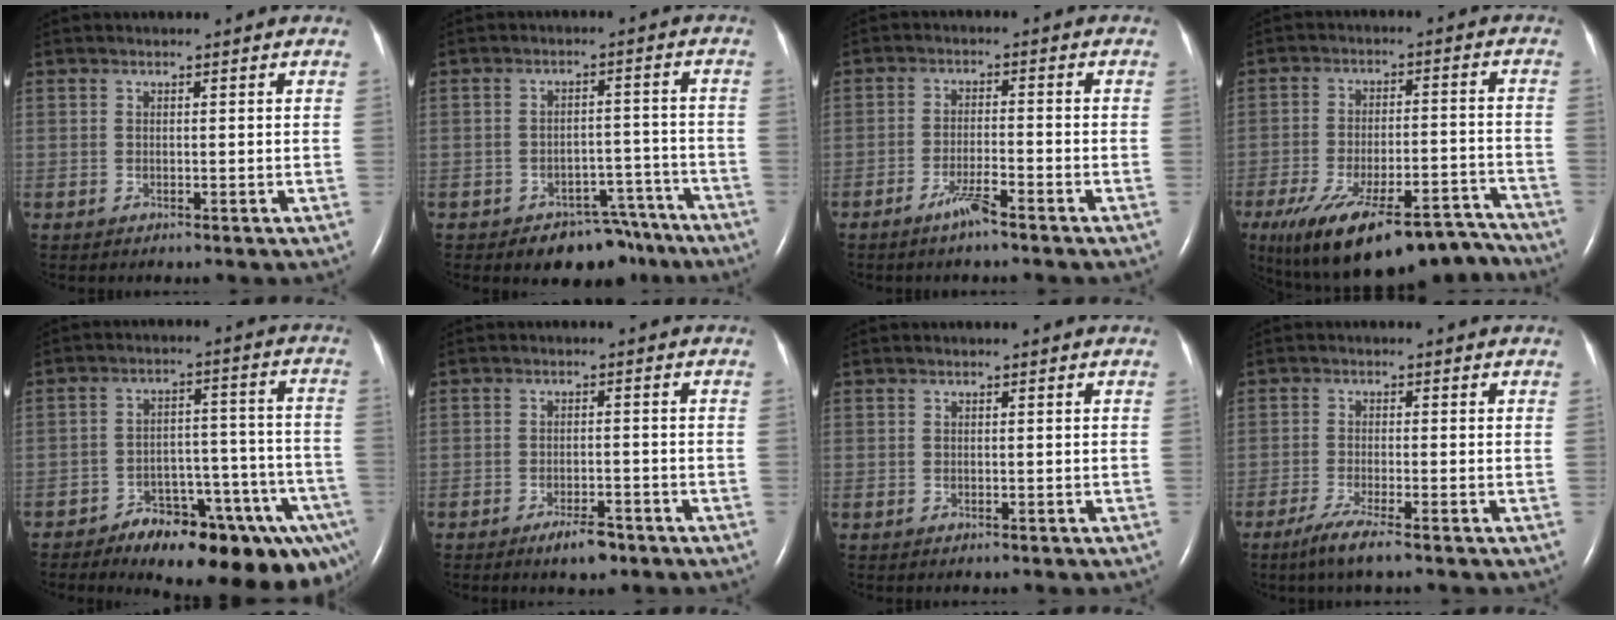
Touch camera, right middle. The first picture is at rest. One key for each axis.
{"total": 8.3, "fx": -6.6, "fy": 4.4, "fz": 2.5, "tx": -0.005, "ty": 0.030, "tz": -0.088}
{"total": 3.9, "fx": -2.9, "fy": 0.1, "fz": 2.6, "tx": -0.054, "ty": -0.005, "tz": -0.055}
{"total": 21.5, "fx": -17.3, "fy": 5.8, "fz": 11.5, "tx": -0.169, "ty": -0.002, "tz": -0.252}
{"total": 19.0, "fx": -13.6, "fy": 6.0, "fz": 11.8, "tx": -0.066, "ty": 0.039, "tz": -0.180}
{"total": 3.9, "fx": -2.8, "fy": 1.2, "fz": 2.4, "tx": -0.045, "ty": 0.000, "tz": -0.042}
{"total": 0.0}
{"total": 4.3, "fx": -2.9, "fy": 0.0, "fz": 3.2, "tx": -0.070, "ty": -0.014, "tz": -0.057}